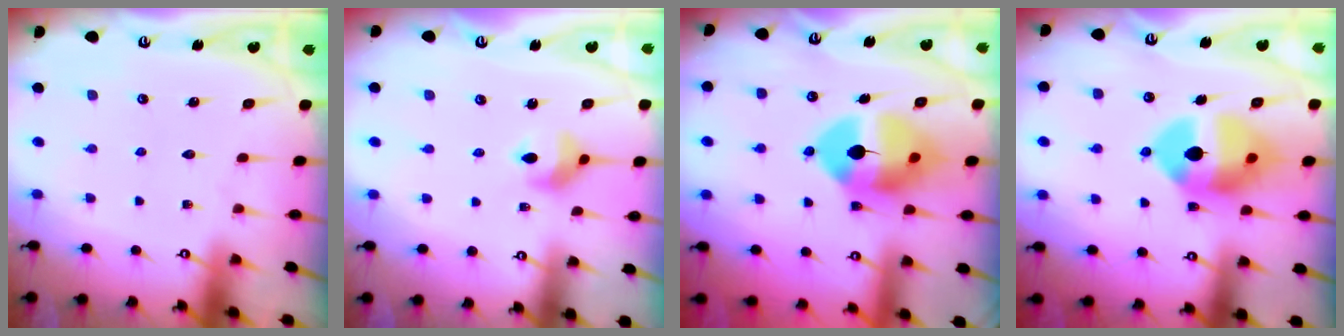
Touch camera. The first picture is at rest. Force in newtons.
{"total": 7.8, "press": 7.6, "slide": 1.7}
{"total": 11.9, "press": 11.8, "slide": 1.8}
{"total": 13.2, "press": 13.1, "slide": 1.8}